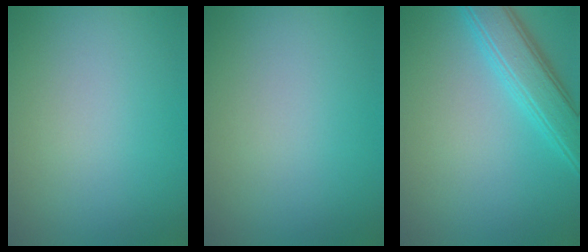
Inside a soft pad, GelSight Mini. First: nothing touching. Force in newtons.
{"total": 0.0}
{"total": 4.8, "press": 4.8, "slide": 0.3}